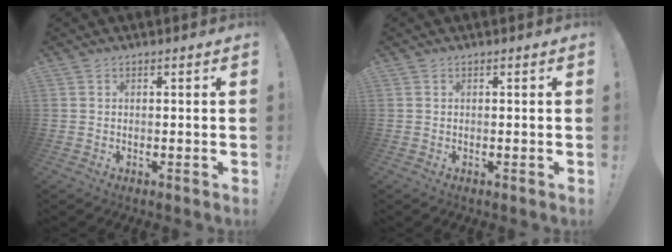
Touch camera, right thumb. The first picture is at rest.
{"total": 0.0}